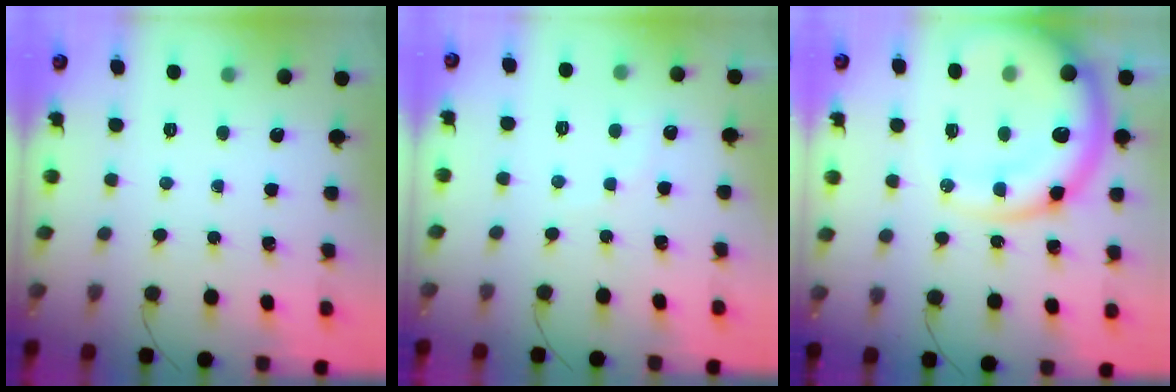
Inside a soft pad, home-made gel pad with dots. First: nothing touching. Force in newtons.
{"total": 5.6, "press": 5.4, "slide": 1.1}
{"total": 19.0, "press": 18.5, "slide": 4.3}